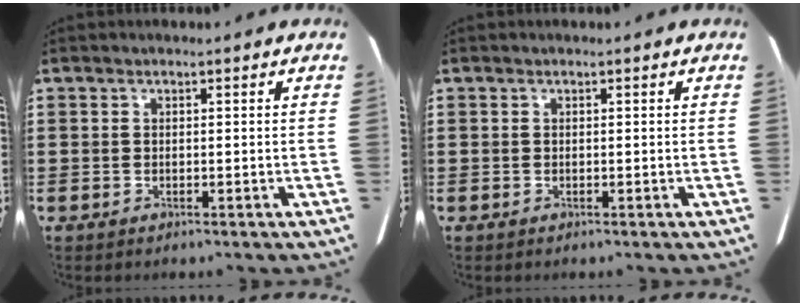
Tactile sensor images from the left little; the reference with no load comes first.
{"total": 0.0}